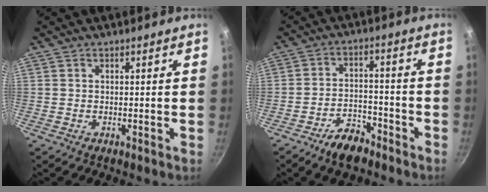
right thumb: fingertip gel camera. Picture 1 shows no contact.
{"total": 7.4, "force": [-5.4, 3.4, 3.6], "torque": [-0.051, 0.041, -0.091]}